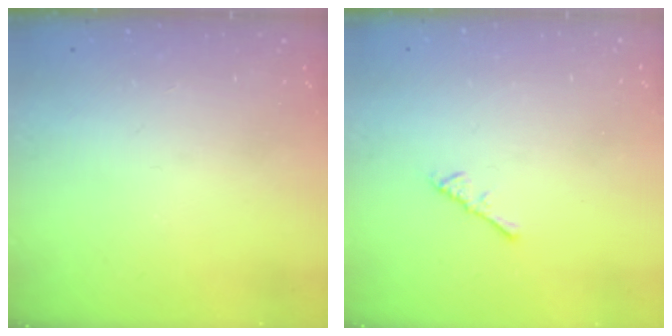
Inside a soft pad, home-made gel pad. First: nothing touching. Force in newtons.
{"total": 2.2, "press": 2.1, "slide": 0.5}